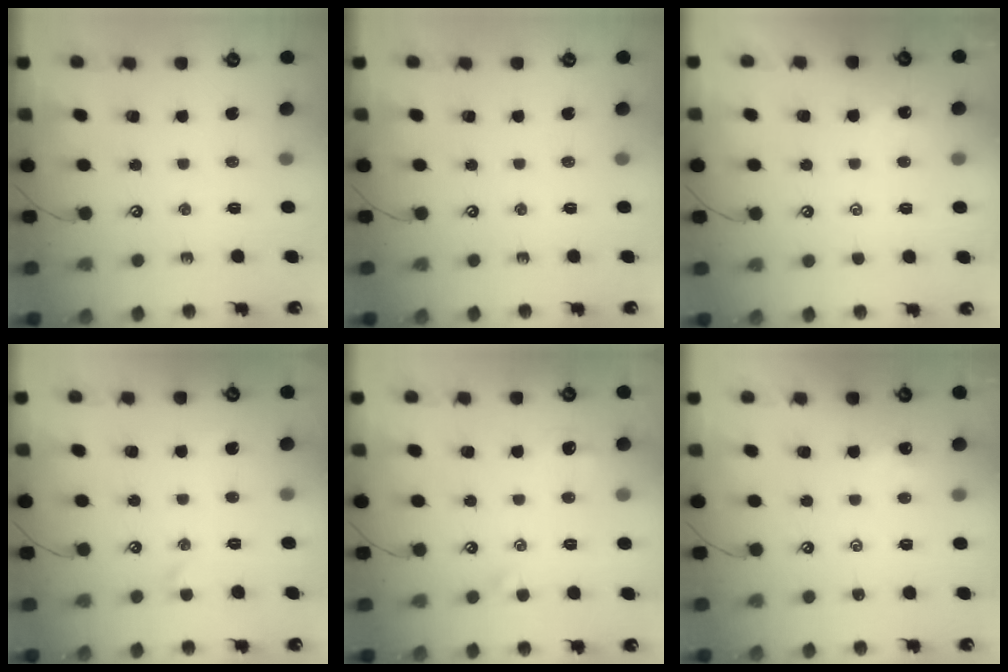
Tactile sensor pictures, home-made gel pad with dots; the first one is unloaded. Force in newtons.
{"total": 0.0}
{"total": 1.5, "press": 1.4, "slide": 0.2}
{"total": 1.0, "press": 0.8, "slide": 0.6}
{"total": 0.7, "press": 0.4, "slide": 0.5}
{"total": 0.0}